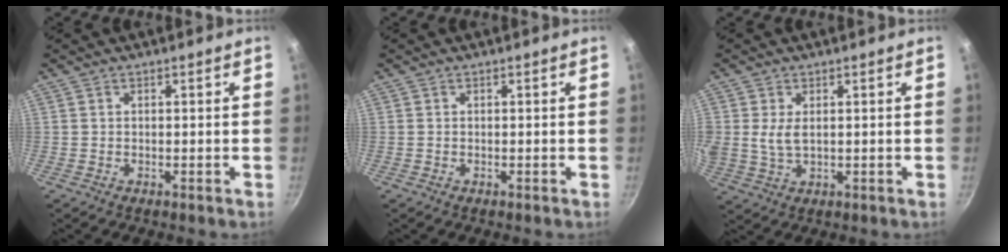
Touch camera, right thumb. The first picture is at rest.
{"total": 0.0}
{"total": 4.2, "force": [0.9, 2.4, 3.4], "torque": [-0.066, -0.006, 0.021]}